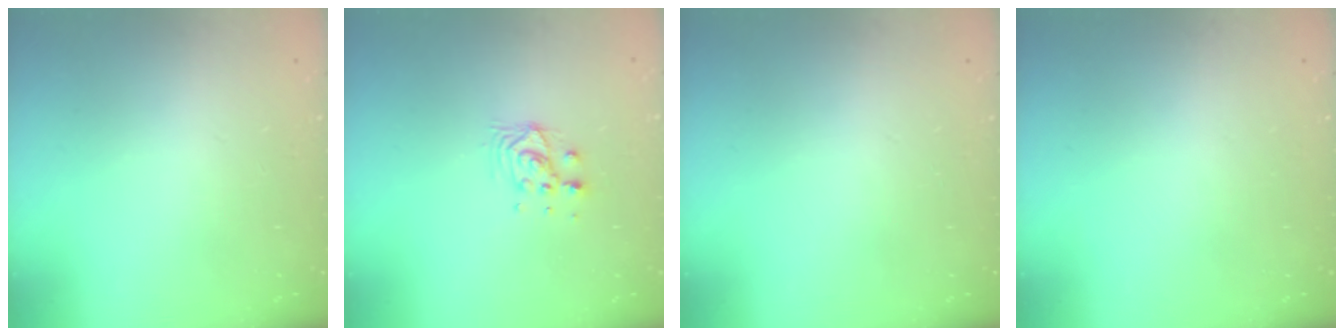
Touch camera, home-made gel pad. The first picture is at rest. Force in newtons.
{"total": 7.6, "press": 7.6, "slide": 0.3}
{"total": 0.0}
{"total": 0.0}